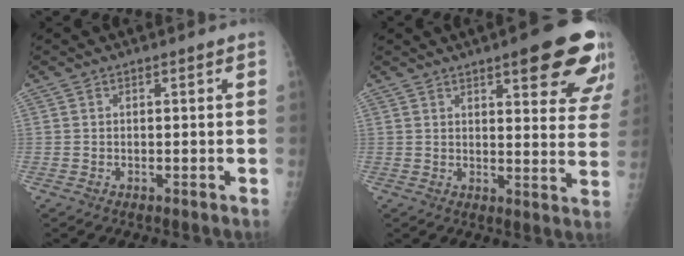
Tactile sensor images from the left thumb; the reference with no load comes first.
{"total": 16.7, "force": [9.8, 4.5, 12.8], "torque": [-0.128, -0.040, 0.114]}